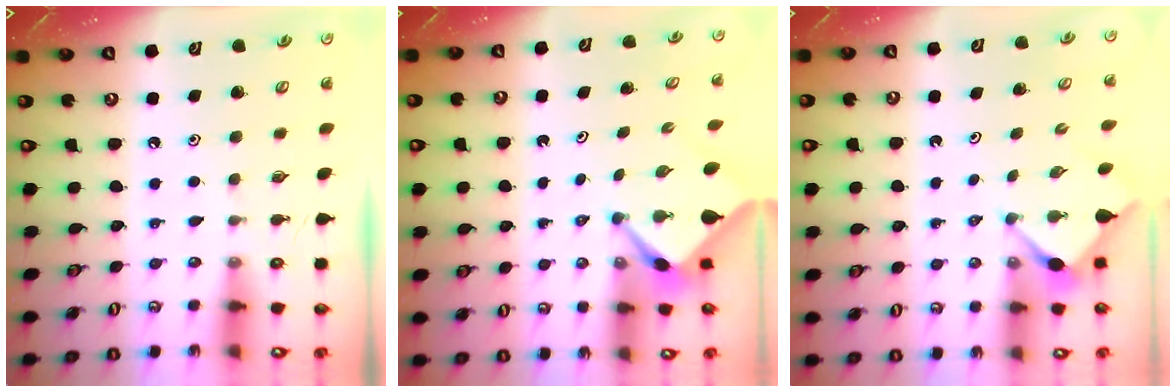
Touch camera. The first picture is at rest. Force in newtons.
{"total": 2.5, "press": 2.5, "slide": 0.3}
{"total": 2.9, "press": 2.9, "slide": 0.3}